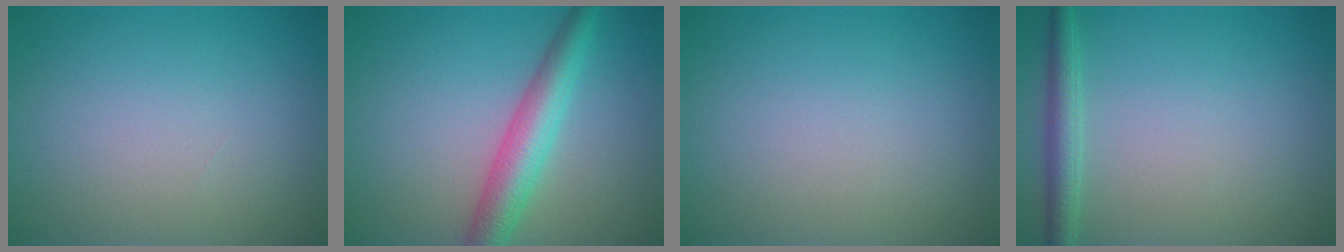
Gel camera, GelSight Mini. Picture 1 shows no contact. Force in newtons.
{"total": 4.8, "press": 4.8, "slide": 0.1}
{"total": 0.0}
{"total": 2.3, "press": 2.3, "slide": 0.1}